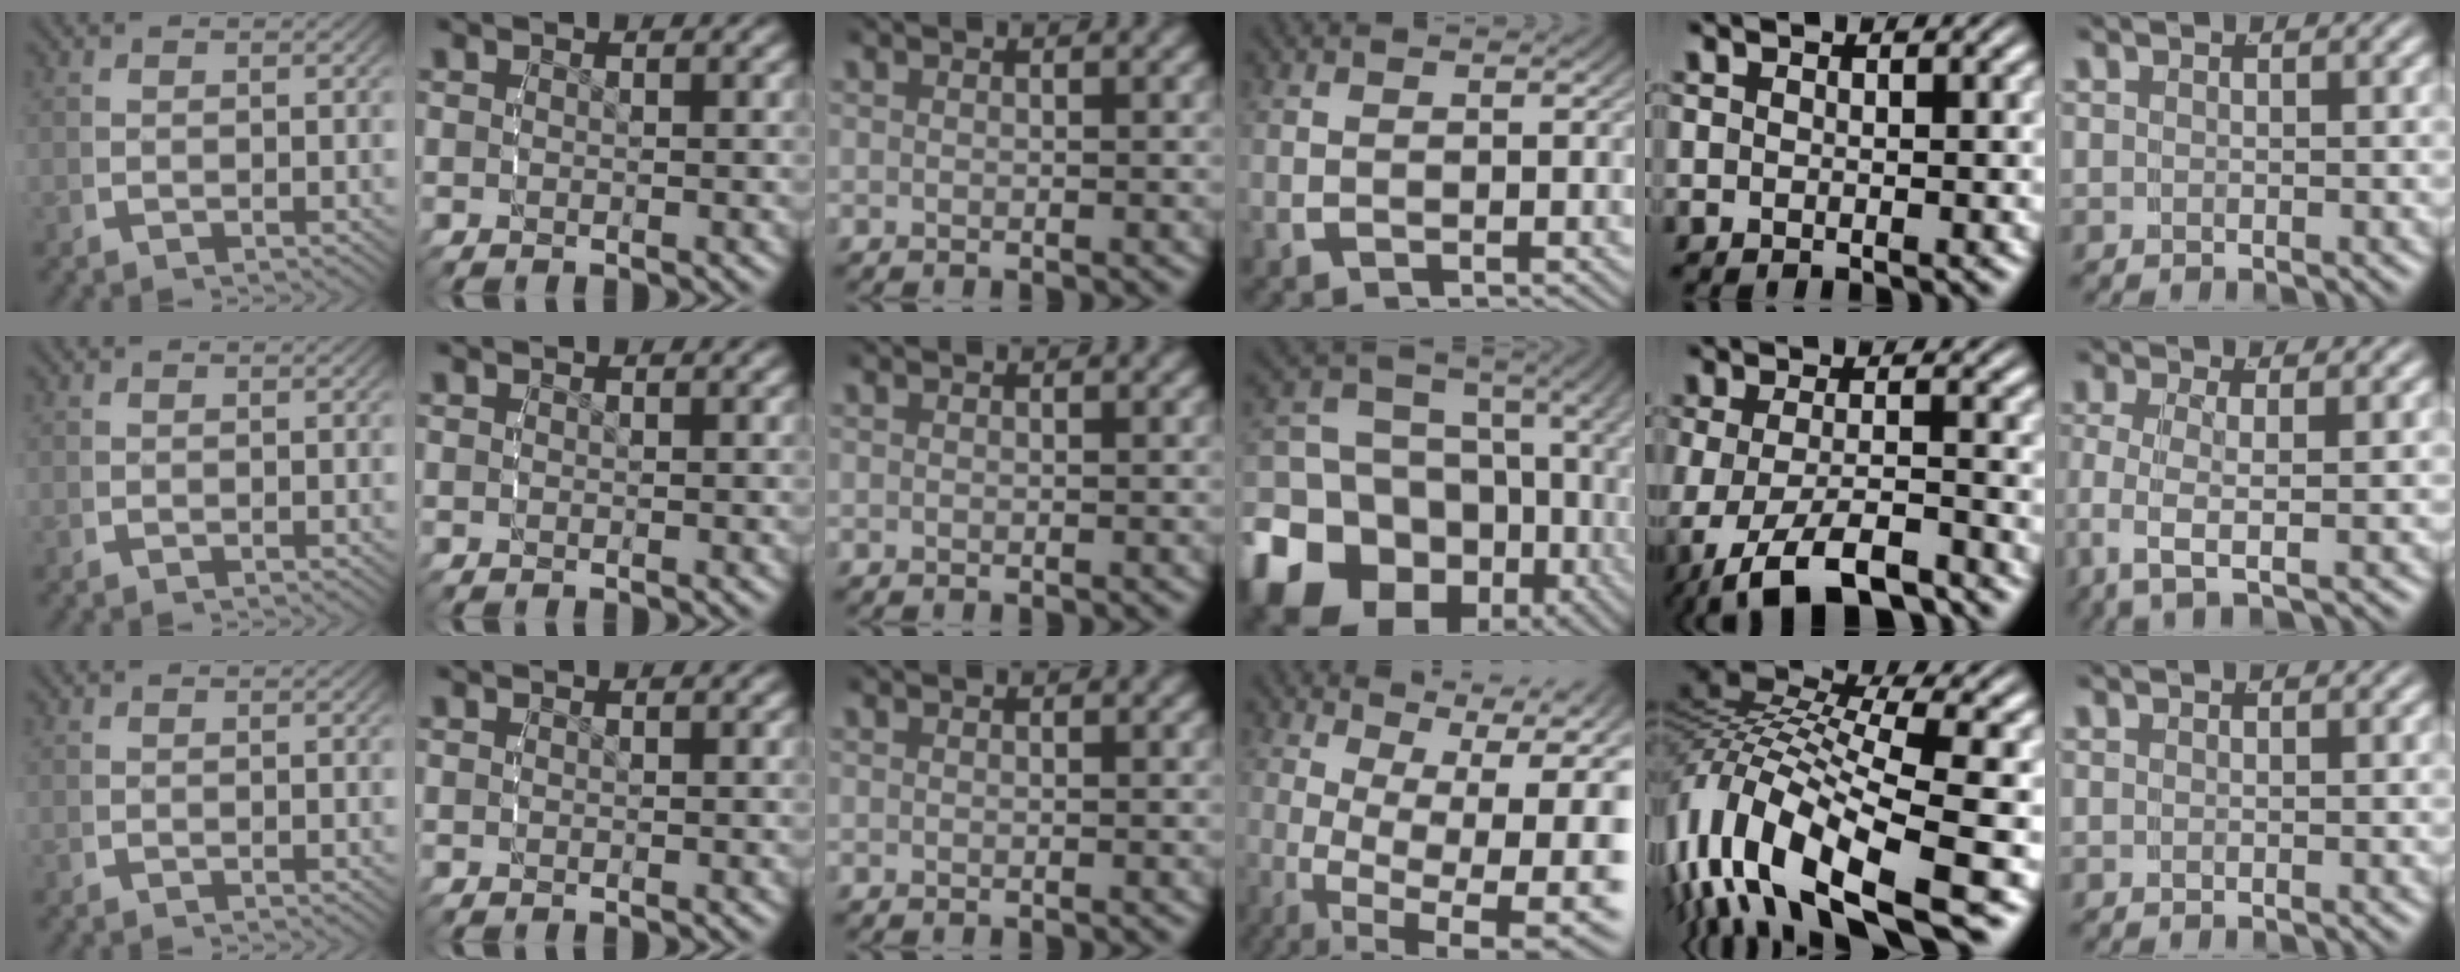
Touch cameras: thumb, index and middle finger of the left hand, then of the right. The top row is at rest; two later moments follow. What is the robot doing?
{"motion": "grasp_and_lifting", "object": "backpack"}